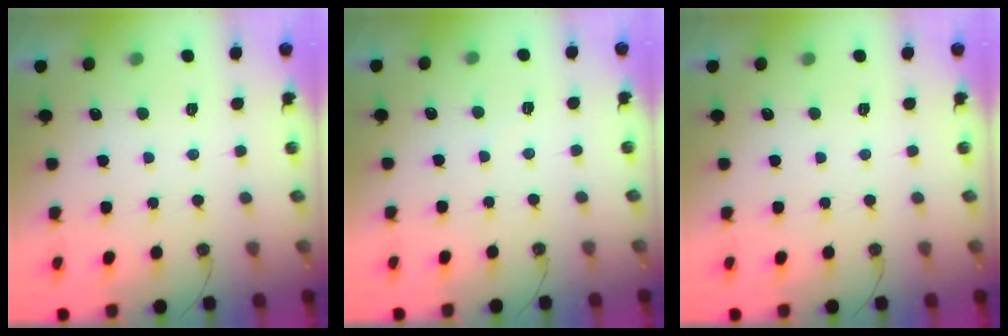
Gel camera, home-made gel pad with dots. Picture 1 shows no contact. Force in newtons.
{"total": 3.9, "press": 3.9, "slide": 0.6}
{"total": 0.0}